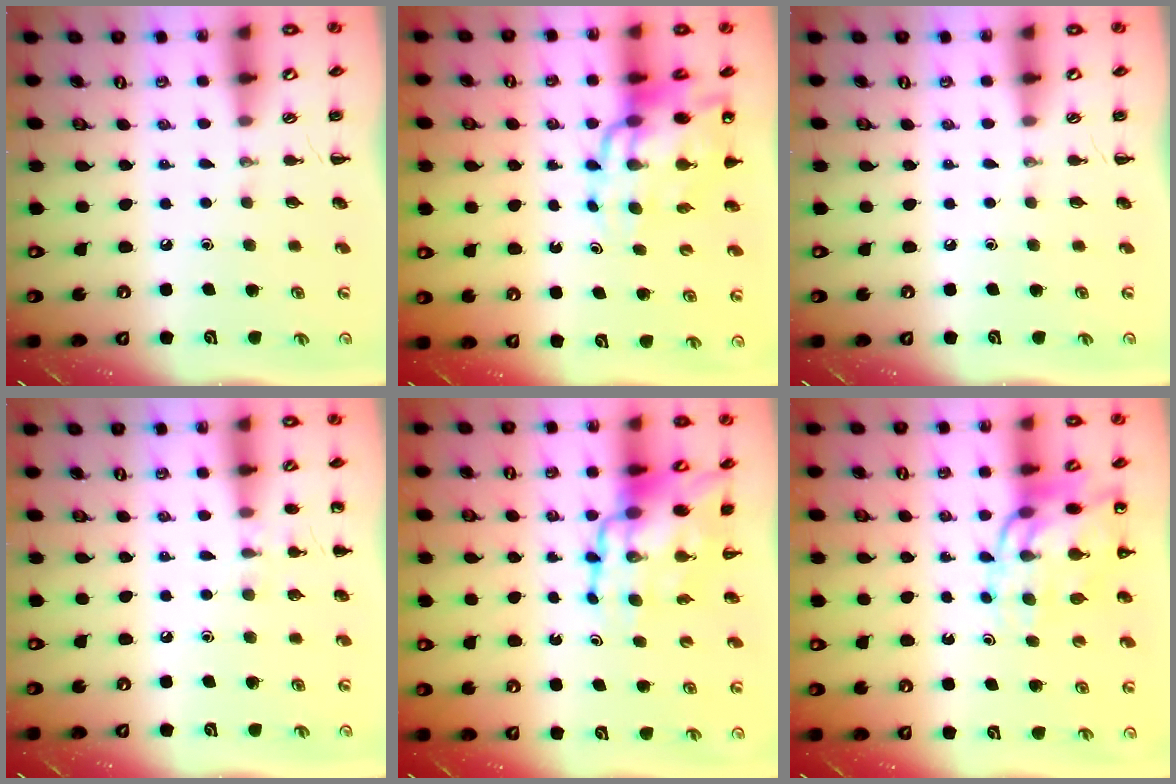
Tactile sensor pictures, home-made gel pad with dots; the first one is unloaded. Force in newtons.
{"total": 15.9, "press": 15.3, "slide": 4.4}
{"total": 0.0}
{"total": 6.3, "press": 6.0, "slide": 2.0}
{"total": 14.7, "press": 14.2, "slide": 3.9}
{"total": 13.1, "press": 12.6, "slide": 3.5}